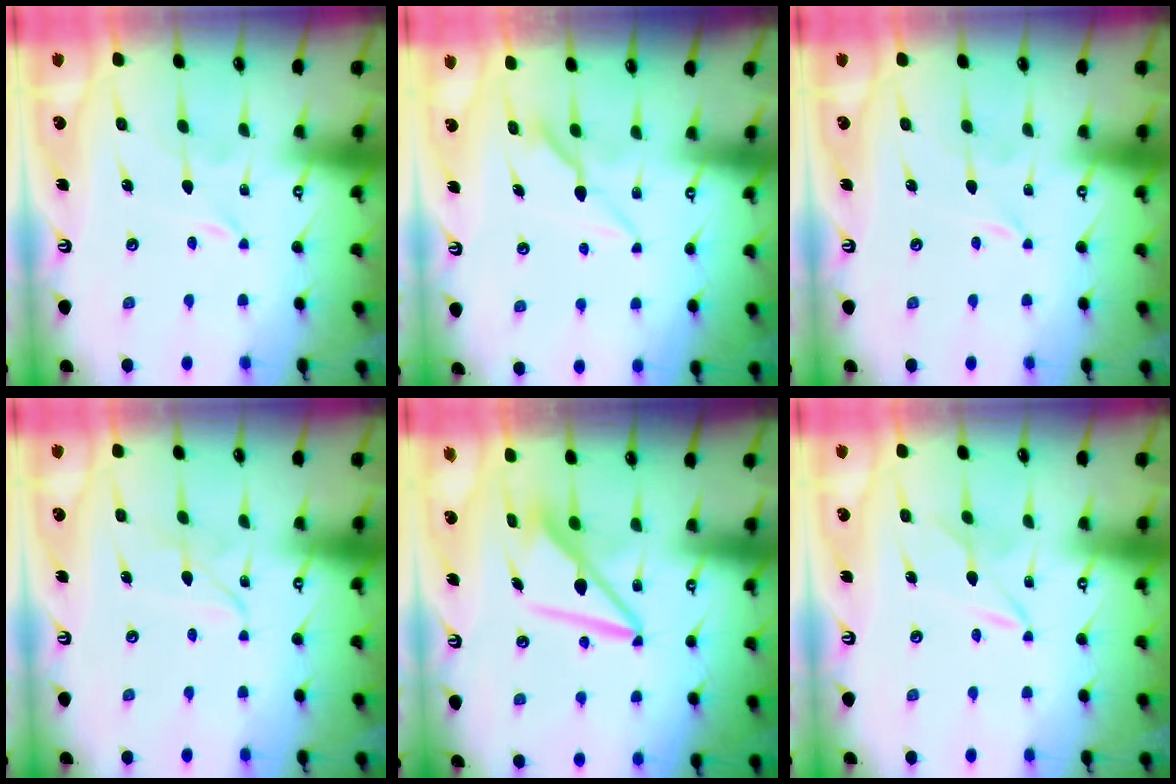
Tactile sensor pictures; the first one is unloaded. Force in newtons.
{"total": 7.7, "press": 7.7, "slide": 0.4}
{"total": 0.0}
{"total": 2.5, "press": 2.5, "slide": 0.2}
{"total": 8.6, "press": 8.6, "slide": 0.7}
{"total": 4.4, "press": 4.4, "slide": 0.2}